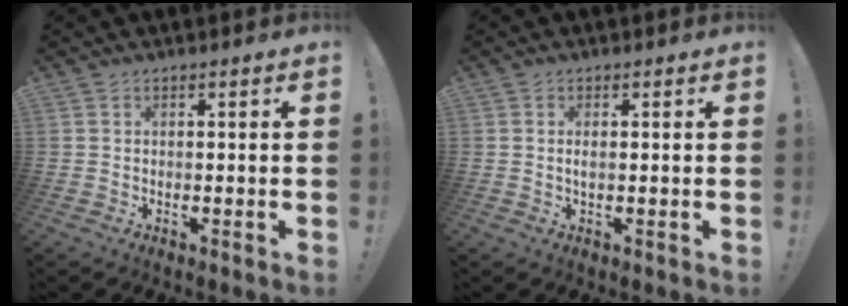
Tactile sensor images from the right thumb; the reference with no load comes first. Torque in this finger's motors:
{"motor_torque": [-0.32, -0.21, 0.04, 0.28, 0.00]}